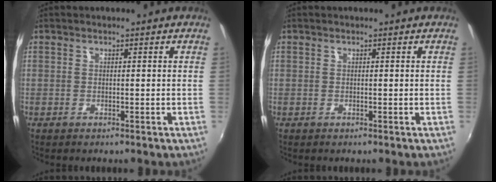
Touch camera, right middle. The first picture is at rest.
{"total": 0.0}